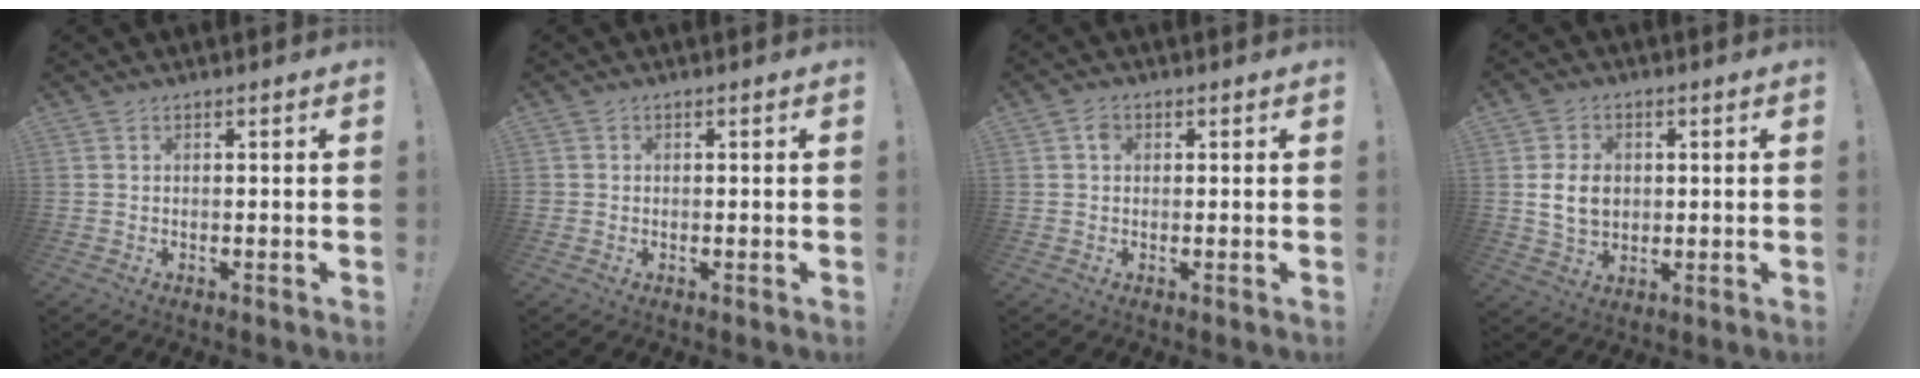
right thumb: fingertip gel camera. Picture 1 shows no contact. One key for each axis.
{"total": 0.7, "fx": -0.1, "fy": 0.7, "fz": 0.1, "tx": -0.001, "ty": 0.001, "tz": -0.001}
{"total": 2.0, "fx": 0.1, "fy": 1.6, "fz": 1.3, "tx": -0.021, "ty": 0.005, "tz": 0.001}
{"total": 9.1, "fx": 0.6, "fy": 7.3, "fz": 5.4, "tx": -0.077, "ty": 0.004, "tz": 0.013}